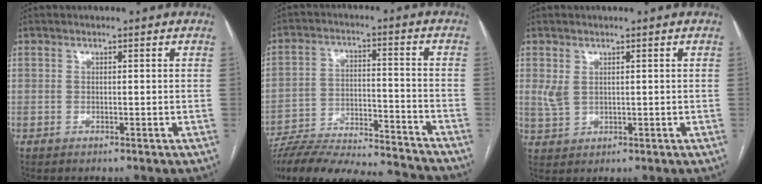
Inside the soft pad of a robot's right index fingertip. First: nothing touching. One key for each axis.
{"total": 22.9, "fx": -21.5, "fy": 2.0, "fz": 7.4, "tx": -0.136, "ty": -0.011, "tz": -0.321}
{"total": 2.6, "fx": 0.9, "fy": 1.6, "fz": 1.8, "tx": -0.047, "ty": 0.007, "tz": 0.029}